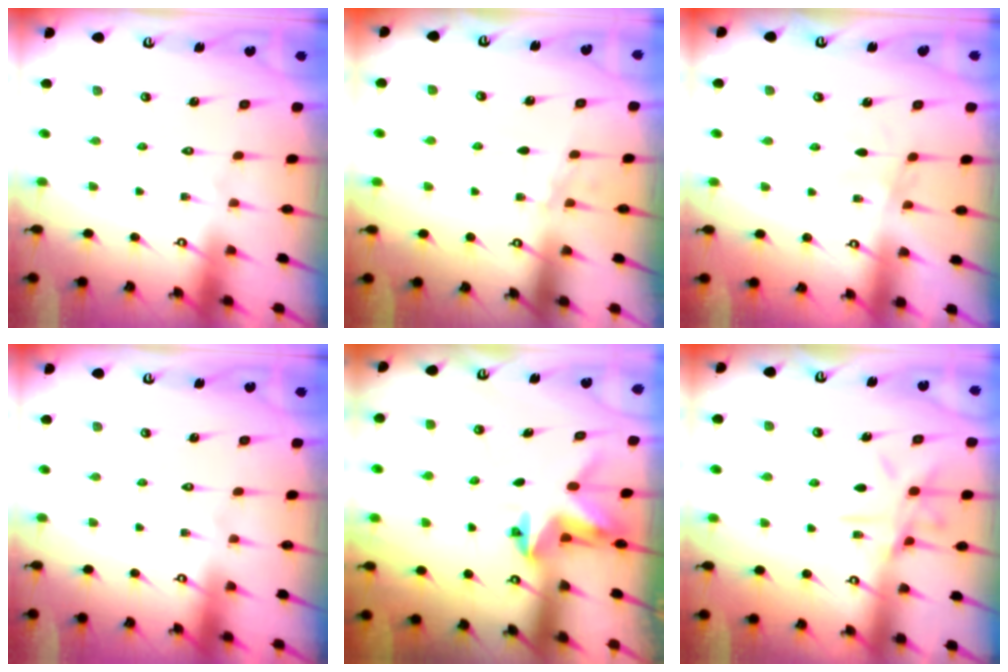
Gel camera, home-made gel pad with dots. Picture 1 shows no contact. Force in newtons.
{"total": 2.2, "press": 1.9, "slide": 1.1}
{"total": 1.2, "press": 1.1, "slide": 0.4}
{"total": 0.0}
{"total": 3.1, "press": 3.1, "slide": 0.2}
{"total": 11.0, "press": 10.9, "slide": 0.7}